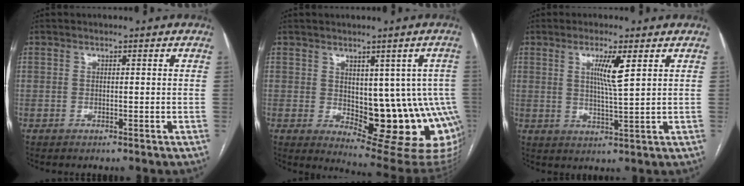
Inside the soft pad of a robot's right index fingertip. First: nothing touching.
{"total": 14.7, "force": [-1.7, 6.2, 13.2], "torque": [-0.117, 0.005, -0.001]}
{"total": 5.3, "force": [2.0, -0.2, 4.9], "torque": [-0.089, -0.007, 0.035]}